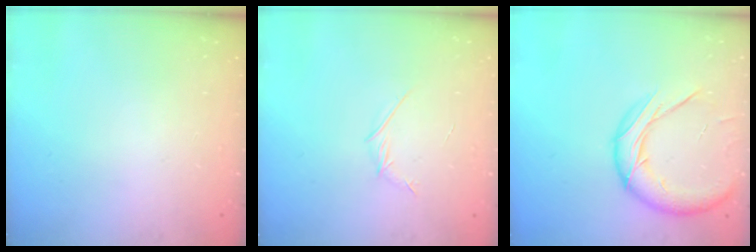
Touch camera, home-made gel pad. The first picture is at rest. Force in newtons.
{"total": 3.2, "press": 3.1, "slide": 0.9}
{"total": 13.5, "press": 13.4, "slide": 1.7}